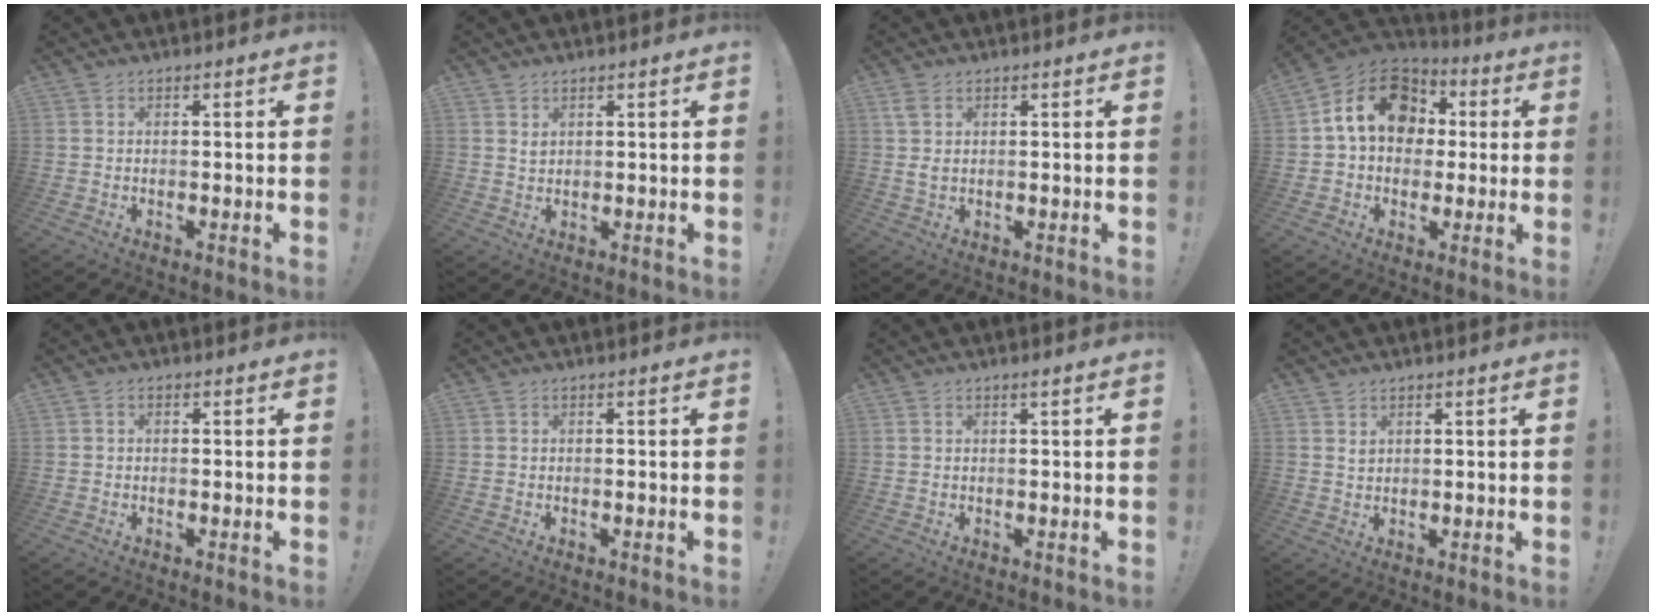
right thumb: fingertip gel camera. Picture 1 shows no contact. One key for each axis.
{"total": 1.9, "fx": 1.3, "fy": 1.2, "fz": 0.6, "tx": -0.004, "ty": -0.008, "tz": 0.023}
{"total": 3.2, "fx": 1.3, "fy": 1.6, "fz": 2.4, "tx": -0.043, "ty": -0.001, "tz": 0.025}
{"total": 17.3, "fx": 4.4, "fy": 13.1, "fz": 10.4, "tx": -0.155, "ty": 0.001, "tz": 0.082}
{"total": 0.8, "fx": -0.1, "fy": 0.6, "fz": 0.5, "tx": -0.008, "ty": 0.003, "tz": -0.002}
{"total": 0.0}
{"total": 1.0, "fx": 0.5, "fy": -0.4, "fz": 0.8, "tx": -0.011, "ty": -0.002, "tz": 0.007}
{"total": 2.0, "fx": 1.4, "fy": 1.3, "fz": 0.5, "tx": -0.002, "ty": -0.009, "tz": 0.026}